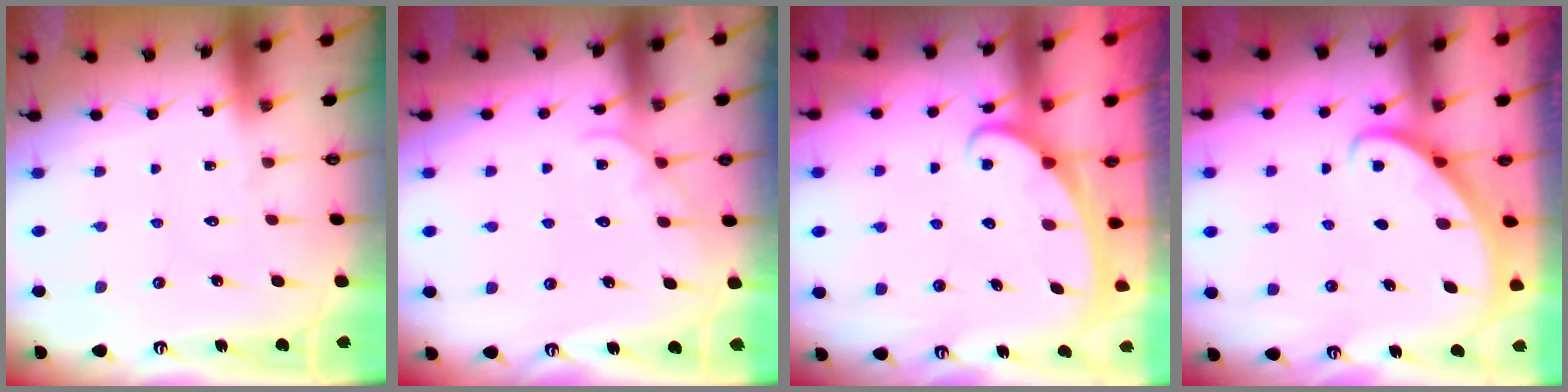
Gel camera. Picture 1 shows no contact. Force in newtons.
{"total": 6.2, "press": 6.2, "slide": 0.4}
{"total": 2.6, "press": 2.6, "slide": 0.3}
{"total": 2.8, "press": 2.8, "slide": 0.2}